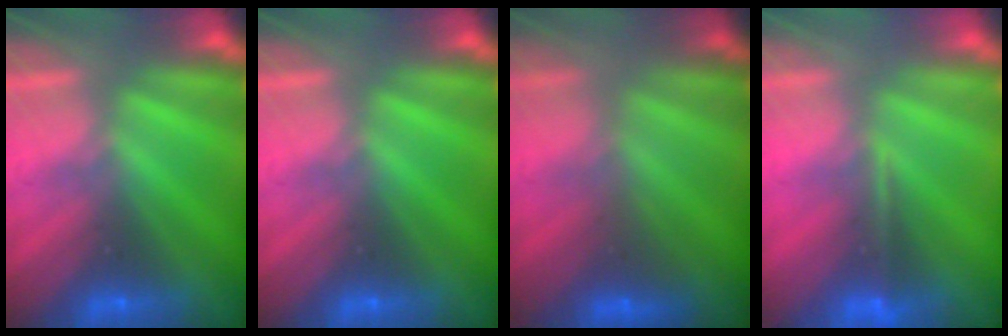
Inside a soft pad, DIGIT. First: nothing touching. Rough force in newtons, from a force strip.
{"total": 0.0}
{"total": 2.5}
{"total": 1.2}